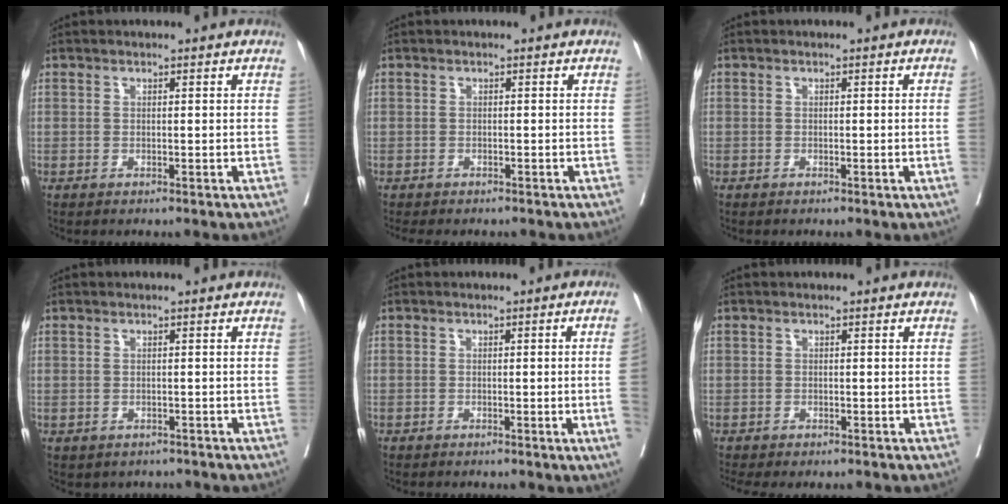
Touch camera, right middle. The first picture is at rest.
{"total": 3.3, "force": [-3.0, 0.5, 1.3], "torque": [-0.012, -0.007, -0.038]}
{"total": 0.7, "force": [-0.2, -0.2, 0.7], "torque": [-0.005, 0.002, -0.002]}
{"total": 2.0, "force": [-1.8, 0.9, 0.2], "torque": [0.002, 0.008, -0.023]}
{"total": 3.3, "force": [-0.7, -1.3, 3.0], "torque": [-0.037, -0.004, -0.010]}
{"total": 2.6, "force": [-2.3, 0.1, 1.2], "torque": [-0.012, -0.006, -0.032]}